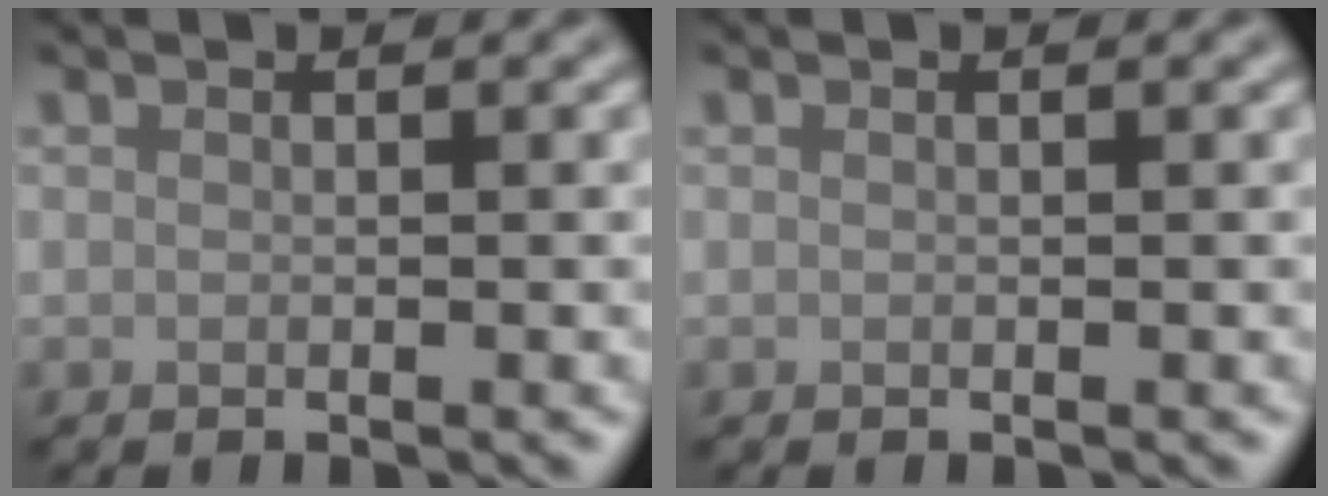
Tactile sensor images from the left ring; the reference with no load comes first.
{"total": 0.0}